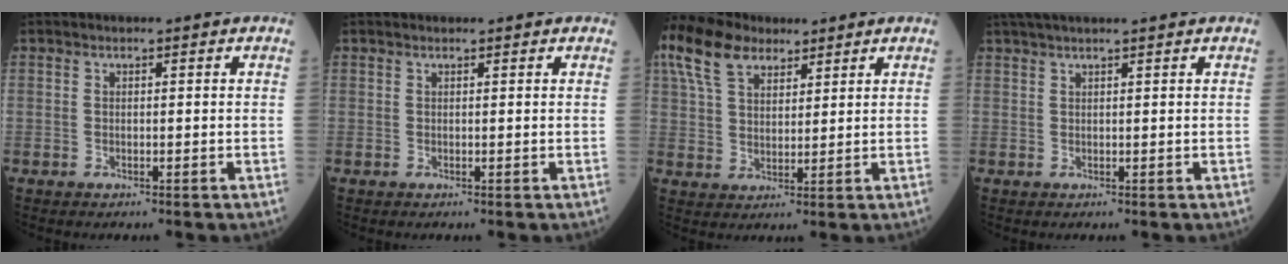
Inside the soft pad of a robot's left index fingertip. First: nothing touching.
{"total": 0.7, "force": [0.6, 0.4, 0.1], "torque": [-0.011, 0.005, 0.005]}
{"total": 13.0, "force": [8.9, 6.6, 6.7], "torque": [-0.163, 0.049, 0.171]}
{"total": 6.5, "force": [5.6, -0.2, 3.3], "torque": [-0.050, 0.034, 0.090]}